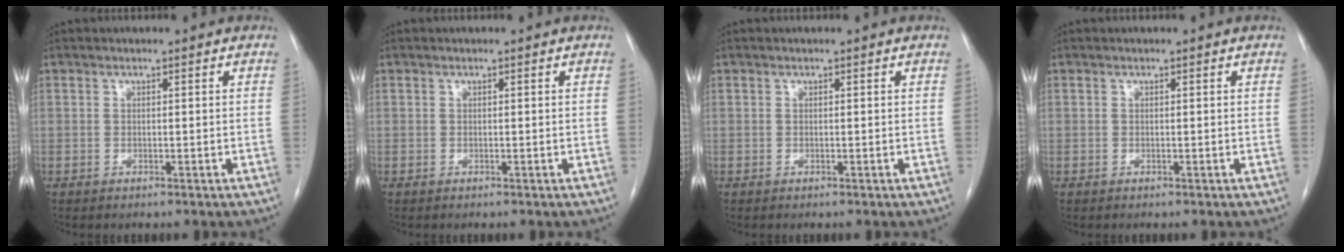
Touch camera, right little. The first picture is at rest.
{"total": 0.0}
{"total": 0.0}
{"total": 0.0}